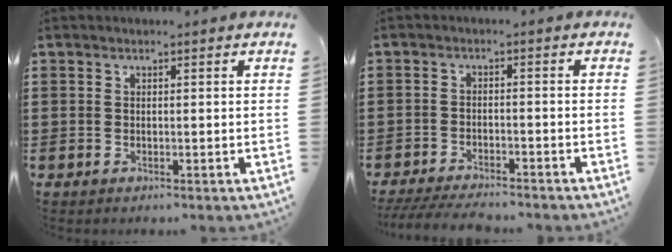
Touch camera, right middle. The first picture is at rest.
{"total": 3.9, "force": [-3.8, 0.3, 1.0], "torque": [-0.024, -0.005, -0.077]}